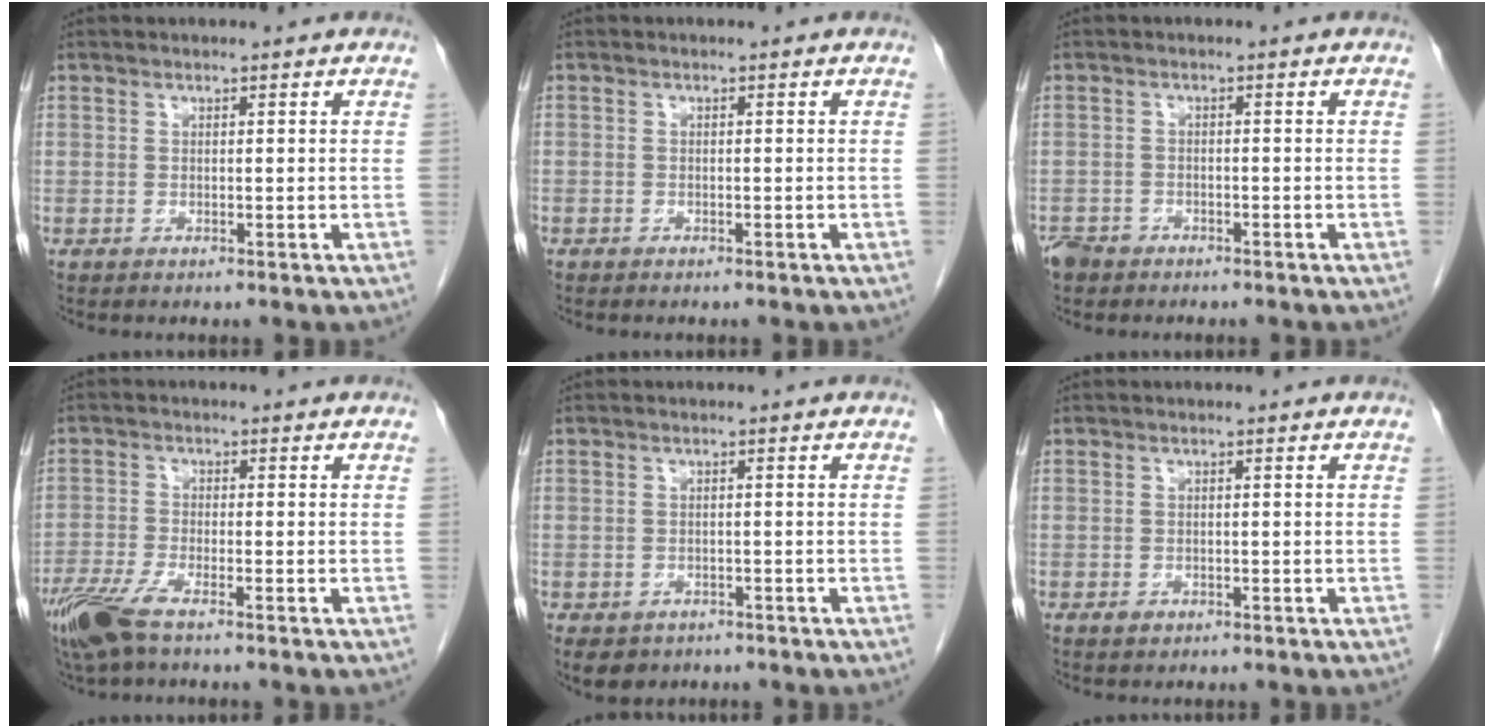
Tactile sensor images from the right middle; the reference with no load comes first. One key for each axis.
{"total": 0.7, "fx": -0.5, "fy": 0.5, "fz": 0.0, "tx": -0.005, "ty": 0.003, "tz": -0.008}
{"total": 2.8, "fx": -2.3, "fy": 1.6, "fz": 0.4, "tx": -0.015, "ty": 0.004, "tz": -0.039}
{"total": 6.6, "fx": -4.6, "fy": 1.2, "fz": 4.6, "tx": -0.100, "ty": -0.015, "tz": -0.089}
{"total": 6.1, "fx": -3.9, "fy": 4.3, "fz": 1.8, "tx": -0.031, "ty": 0.000, "tz": -0.050}
{"total": 0.9, "fx": -0.5, "fy": 0.7, "fz": 0.4, "tx": -0.006, "ty": 0.002, "tz": -0.003}